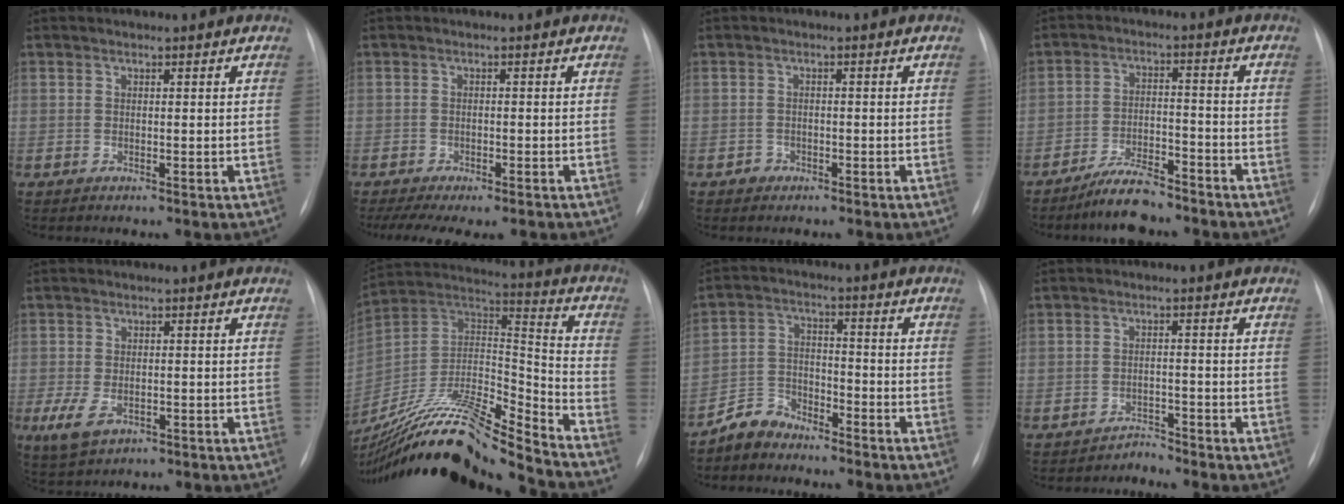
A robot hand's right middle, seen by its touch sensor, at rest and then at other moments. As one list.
[{"total": 10.4, "force": [-8.1, 3.5, 5.6], "torque": [-0.093, -0.001, -0.111]}, {"total": 1.2, "force": [-0.8, 0.9, 0.0], "torque": [0.000, 0.004, -0.016]}, {"total": 7.1, "force": [-6.2, 1.7, 3.1], "torque": [-0.061, -0.010, -0.110]}, {"total": 4.5, "force": [-1.7, 2.5, 3.3], "torque": [-0.074, -0.009, -0.020]}, {"total": 23.2, "force": [-20.5, 1.3, 10.8], "torque": [-0.245, 0.008, -0.366]}, {"total": 5.4, "force": [-4.9, 2.1, 0.1], "torque": [0.002, 0.005, -0.098]}, {"total": 2.2, "force": [-1.9, -0.1, -1.0], "torque": [0.025, -0.008, -0.031]}]